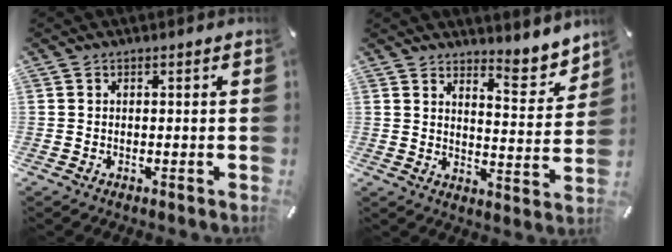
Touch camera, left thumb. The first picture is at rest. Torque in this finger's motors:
{"motor_torque": [0.87, -0.40, -0.04, -0.01, 0.00]}